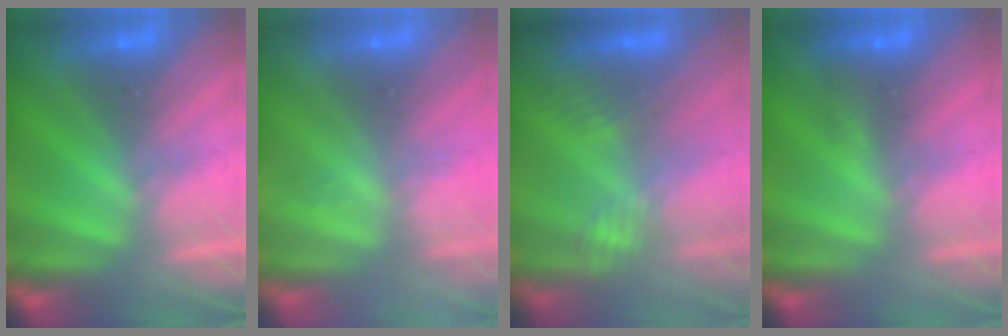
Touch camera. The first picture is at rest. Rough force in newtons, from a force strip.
{"total": 2.2}
{"total": 2.9}
{"total": 2.9}